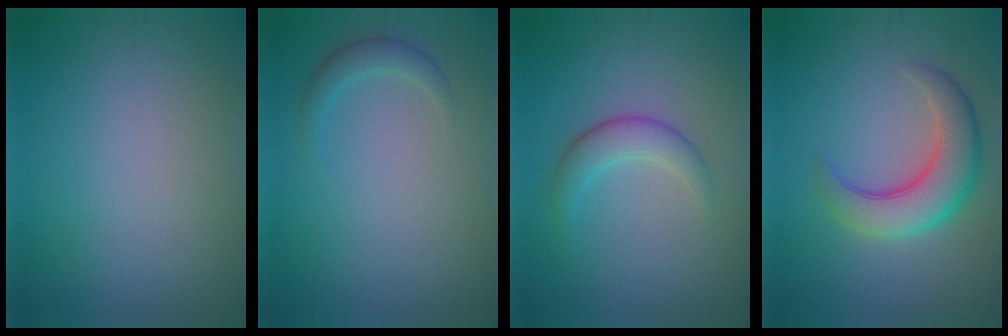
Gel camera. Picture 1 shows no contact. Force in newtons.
{"total": 1.6, "press": 1.6, "slide": 0.1}
{"total": 2.8, "press": 2.8, "slide": 0.1}
{"total": 6.2, "press": 6.2, "slide": 0.2}